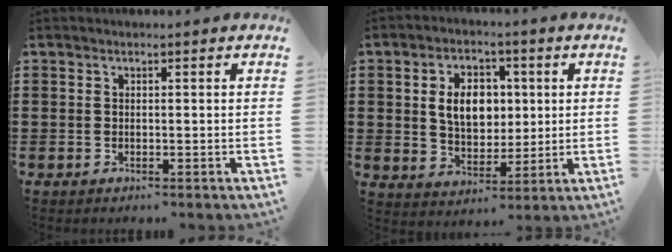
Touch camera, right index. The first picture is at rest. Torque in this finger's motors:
{"motor_torque": [1.39, 0.75, 0.64, 0.16]}